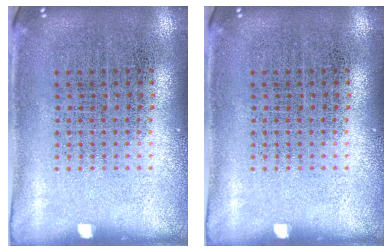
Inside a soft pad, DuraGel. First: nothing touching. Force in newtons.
{"total": 0.0}